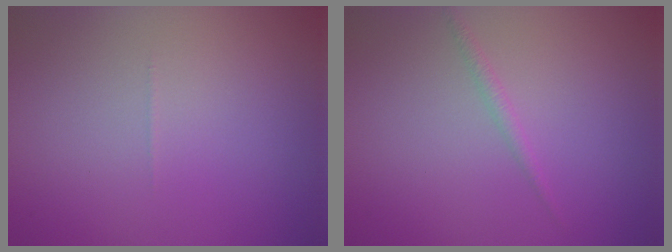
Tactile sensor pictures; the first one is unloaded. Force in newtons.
{"total": 0.9, "press": 0.9, "slide": 0.0}